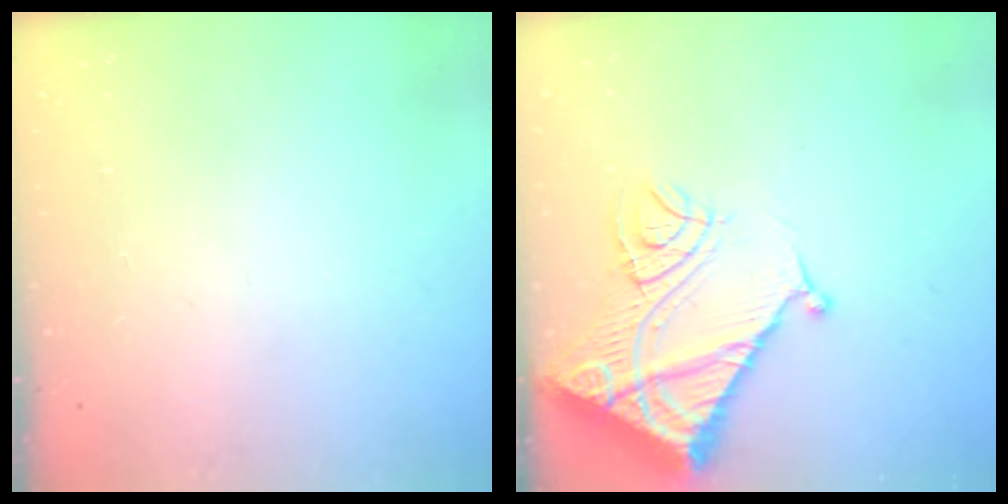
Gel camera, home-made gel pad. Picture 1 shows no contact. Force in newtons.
{"total": 16.1, "press": 16.0, "slide": 1.8}